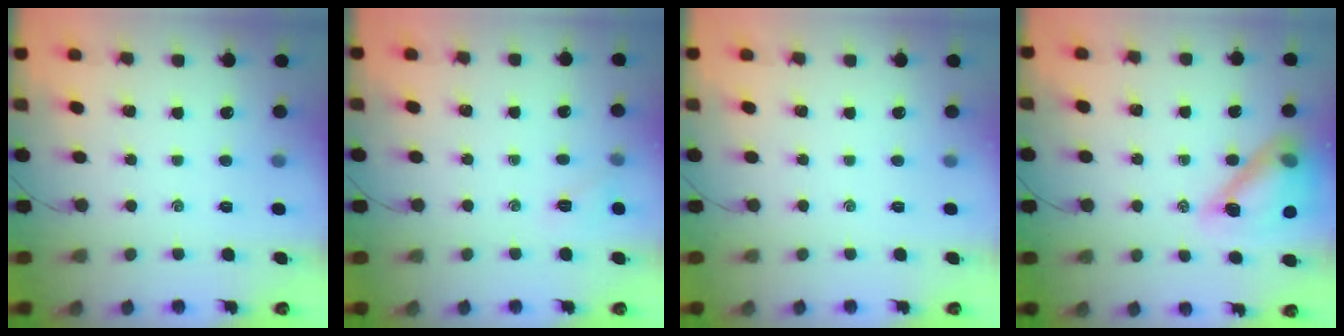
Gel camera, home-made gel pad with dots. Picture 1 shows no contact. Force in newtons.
{"total": 6.0, "press": 5.8, "slide": 1.5}
{"total": 0.0}
{"total": 15.6, "press": 14.9, "slide": 4.6}